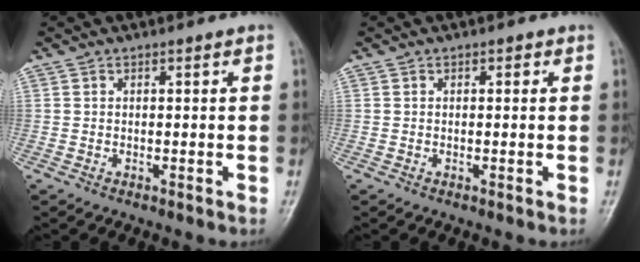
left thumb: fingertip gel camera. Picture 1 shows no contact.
{"total": 0.6, "force": [0.2, 0.5, 0.3], "torque": [0.003, 0.001, -0.001]}